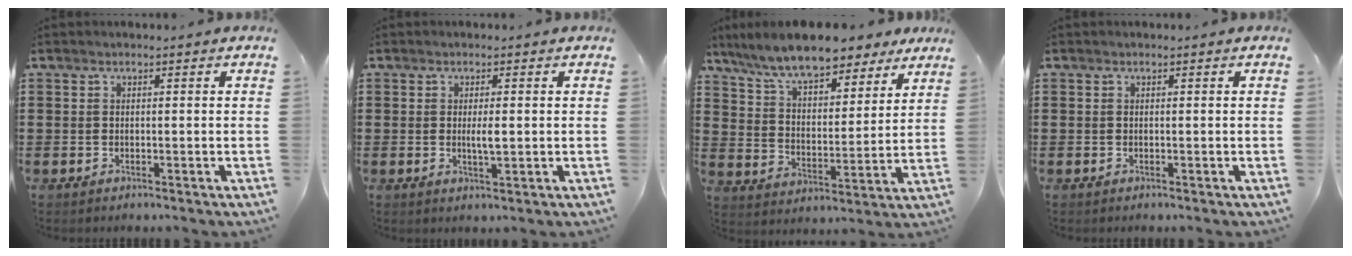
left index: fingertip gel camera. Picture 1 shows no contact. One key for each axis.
{"total": 2.6, "fx": 0.1, "fy": 0.5, "fz": 2.5, "tx": -0.047, "ty": -0.005, "tz": 0.001}
{"total": 10.5, "fx": 9.1, "fy": 2.2, "fz": 4.7, "tx": -0.127, "ty": -0.034, "tz": 0.163}
{"total": 0.0}